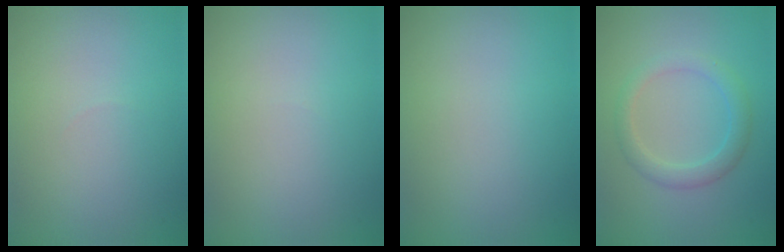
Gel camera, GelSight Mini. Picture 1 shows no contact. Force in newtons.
{"total": 0.0}
{"total": 0.0}
{"total": 2.5, "press": 2.5, "slide": 0.2}